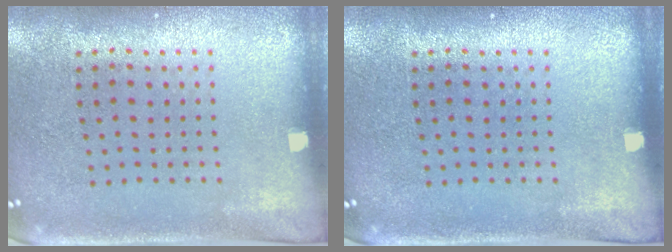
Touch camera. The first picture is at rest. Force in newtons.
{"total": 0.0}